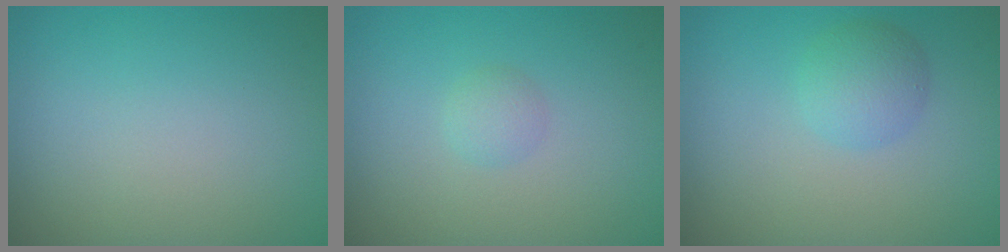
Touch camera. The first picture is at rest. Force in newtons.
{"total": 1.1, "press": 1.1, "slide": 0.1}
{"total": 2.4, "press": 2.4, "slide": 0.1}